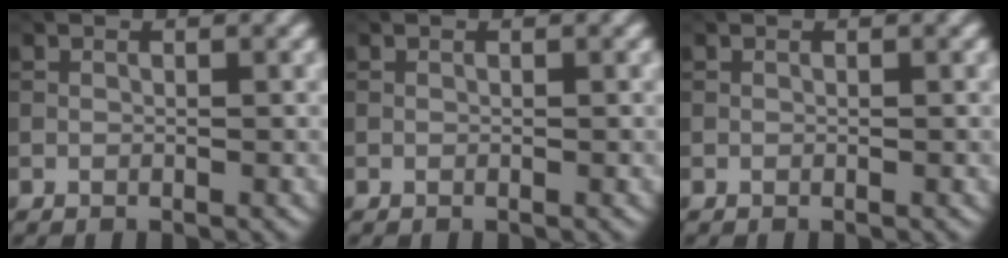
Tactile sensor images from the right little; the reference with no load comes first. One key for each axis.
{"total": 0.0}
{"total": 0.0}